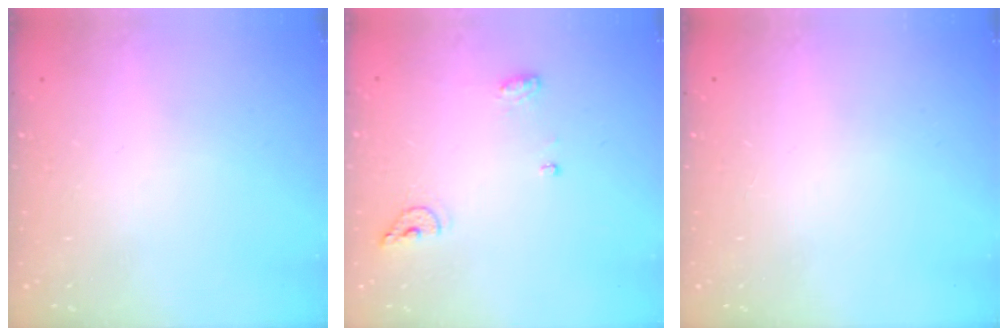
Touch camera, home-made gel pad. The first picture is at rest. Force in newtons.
{"total": 6.6, "press": 6.5, "slide": 1.0}
{"total": 0.0}